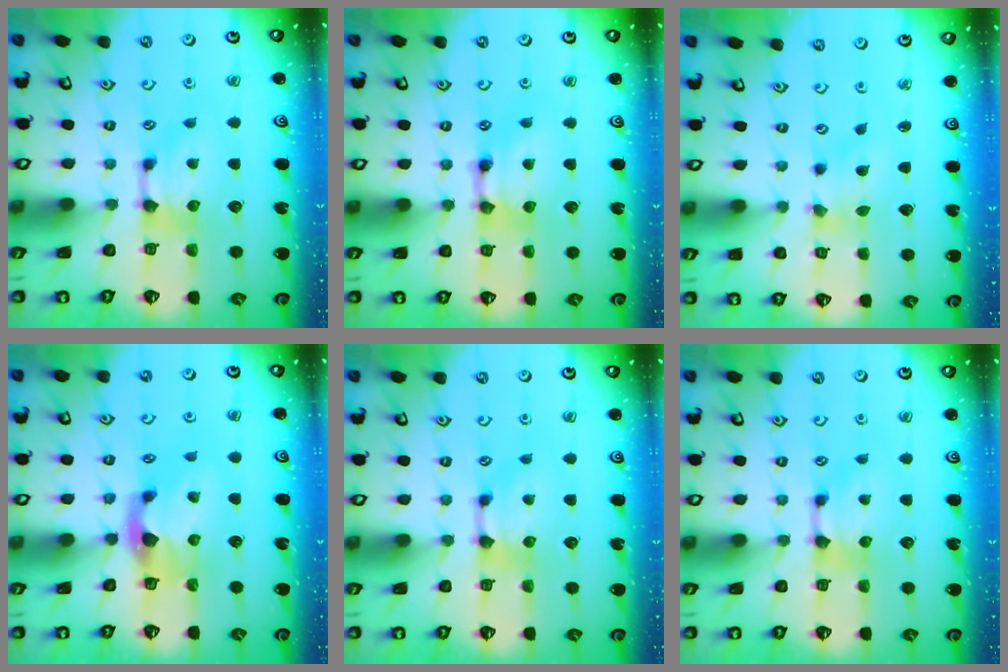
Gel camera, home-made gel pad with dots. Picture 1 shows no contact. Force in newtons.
{"total": 2.2, "press": 2.2, "slide": 0.1}
{"total": 1.2, "press": 0.0, "slide": 1.2}
{"total": 2.9, "press": 2.6, "slide": 1.3}
{"total": 0.0}
{"total": 0.0}